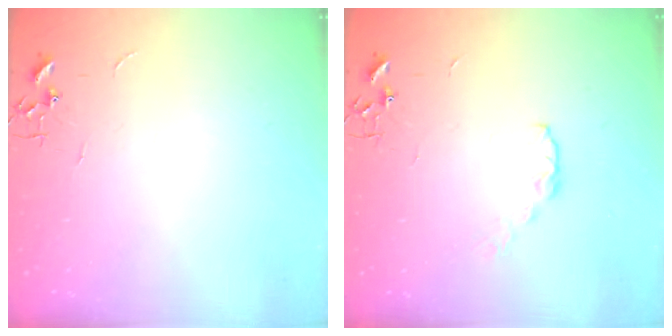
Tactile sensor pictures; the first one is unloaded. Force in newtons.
{"total": 4.2, "press": 4.1, "slide": 0.7}